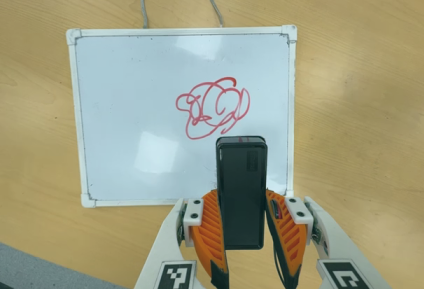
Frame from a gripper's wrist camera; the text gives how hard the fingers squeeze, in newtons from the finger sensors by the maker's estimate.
{"total": 4.5, "left": 3.4, "right": 5.6}